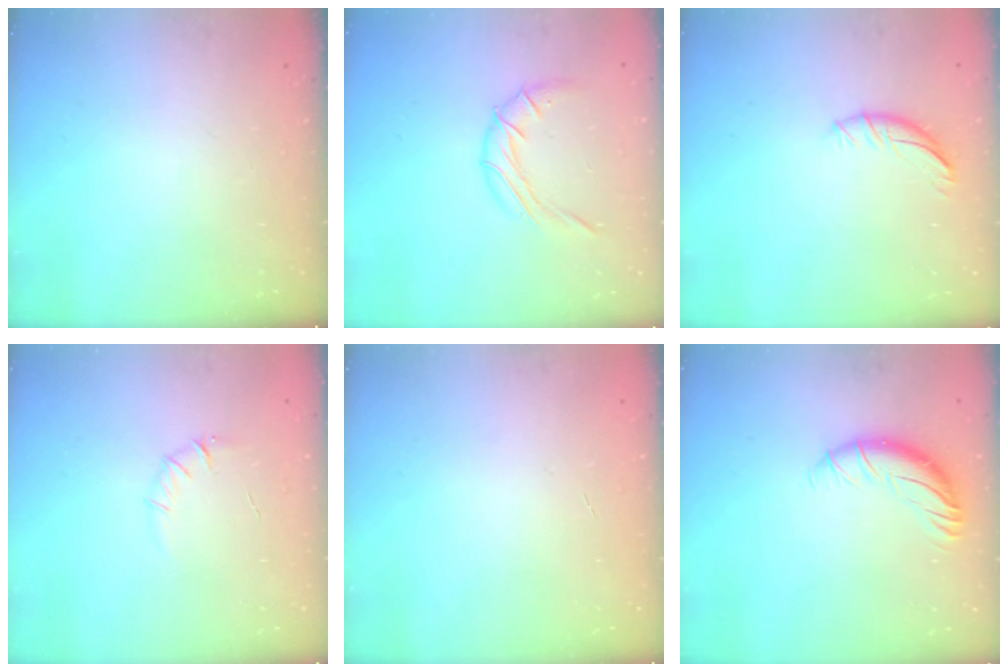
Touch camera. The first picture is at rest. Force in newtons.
{"total": 8.5, "press": 8.5, "slide": 0.7}
{"total": 7.5, "press": 7.5, "slide": 0.7}
{"total": 4.7, "press": 4.4, "slide": 1.5}
{"total": 0.0}
{"total": 10.0, "press": 9.8, "slide": 2.1}